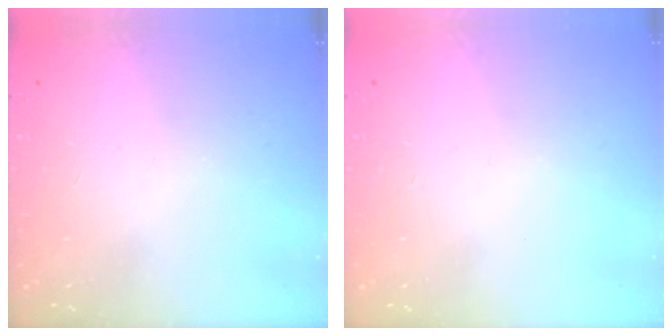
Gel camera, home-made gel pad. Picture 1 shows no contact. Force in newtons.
{"total": 0.0}